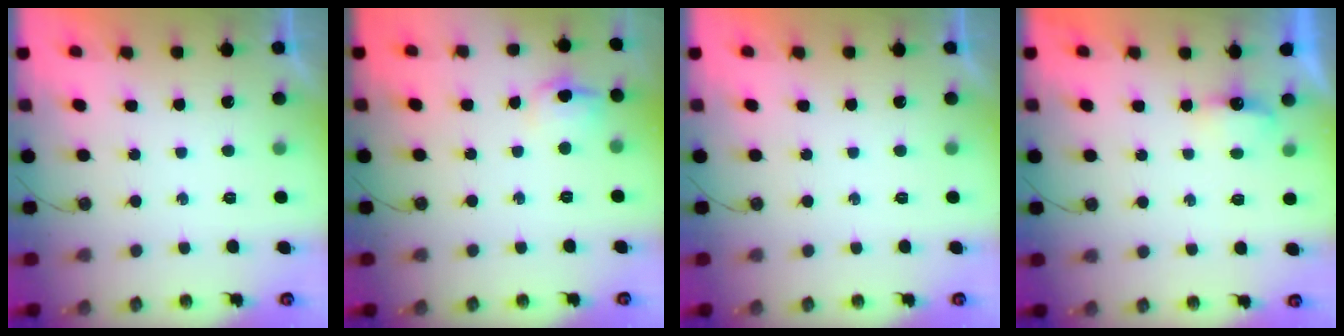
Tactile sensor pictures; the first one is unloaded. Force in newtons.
{"total": 7.3, "press": 7.2, "slide": 1.3}
{"total": 0.0}
{"total": 3.9, "press": 3.8, "slide": 0.7}